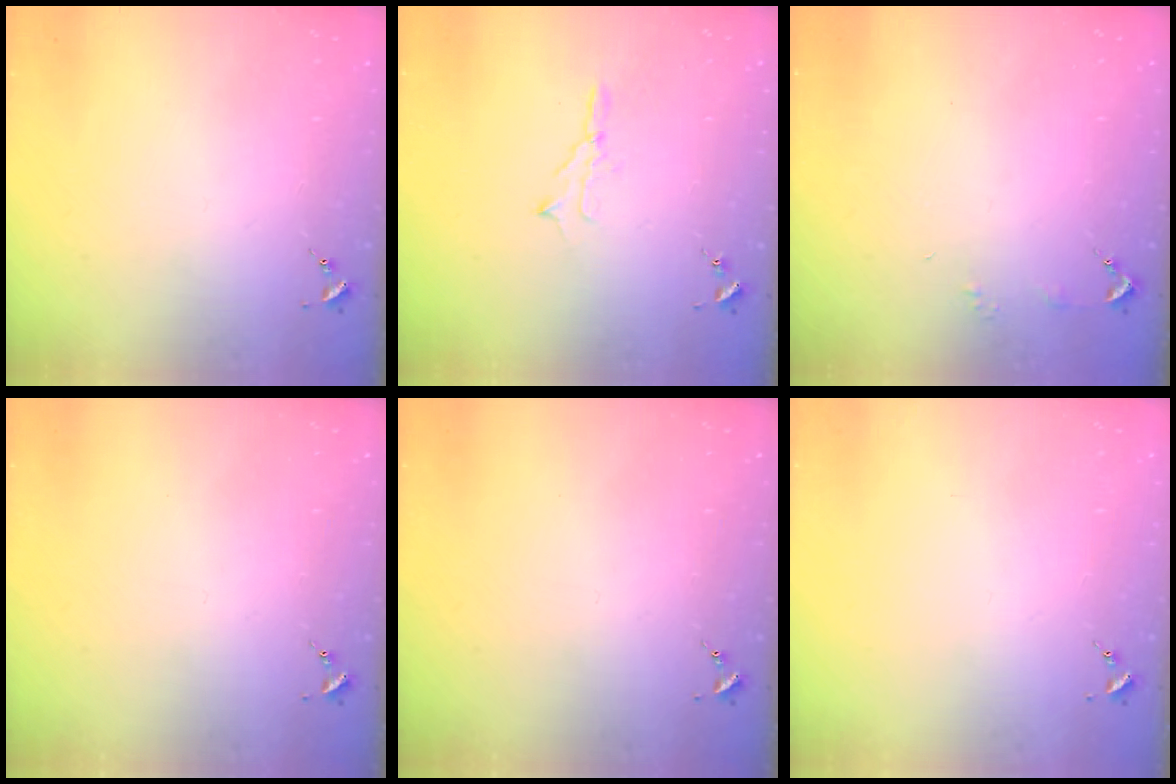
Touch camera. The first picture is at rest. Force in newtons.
{"total": 4.7, "press": 4.7, "slide": 0.5}
{"total": 2.9, "press": 2.8, "slide": 0.3}
{"total": 0.0}
{"total": 0.0}
{"total": 0.0}